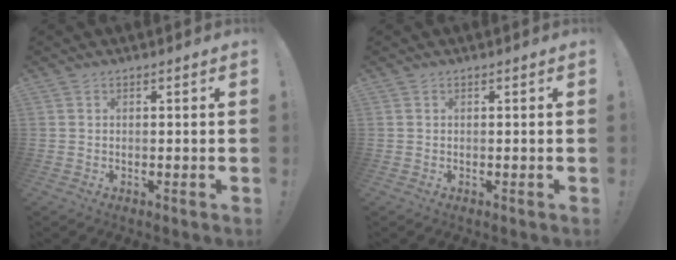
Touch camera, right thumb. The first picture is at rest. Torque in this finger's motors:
{"motor_torque": [0.00, 0.00, 0.02, 0.00, 0.03]}